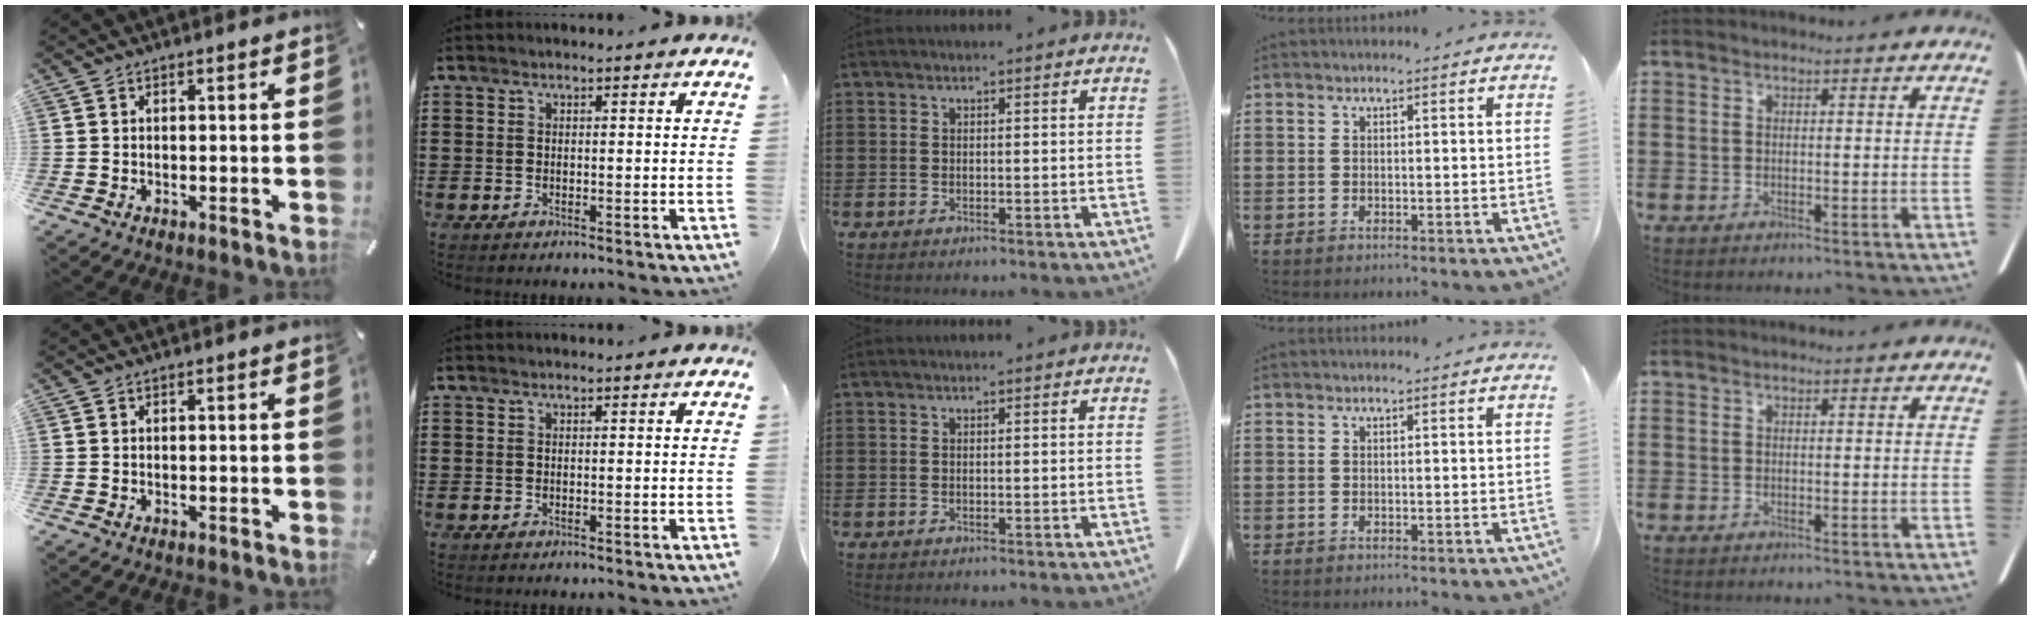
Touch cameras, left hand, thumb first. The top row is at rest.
{}